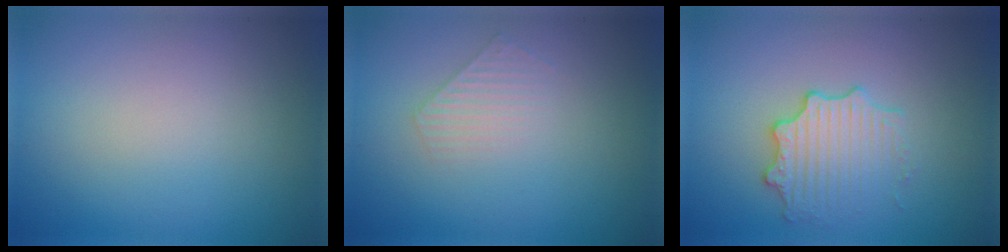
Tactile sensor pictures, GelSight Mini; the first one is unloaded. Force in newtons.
{"total": 1.5, "press": 1.5, "slide": 0.3}
{"total": 2.9, "press": 2.8, "slide": 0.5}